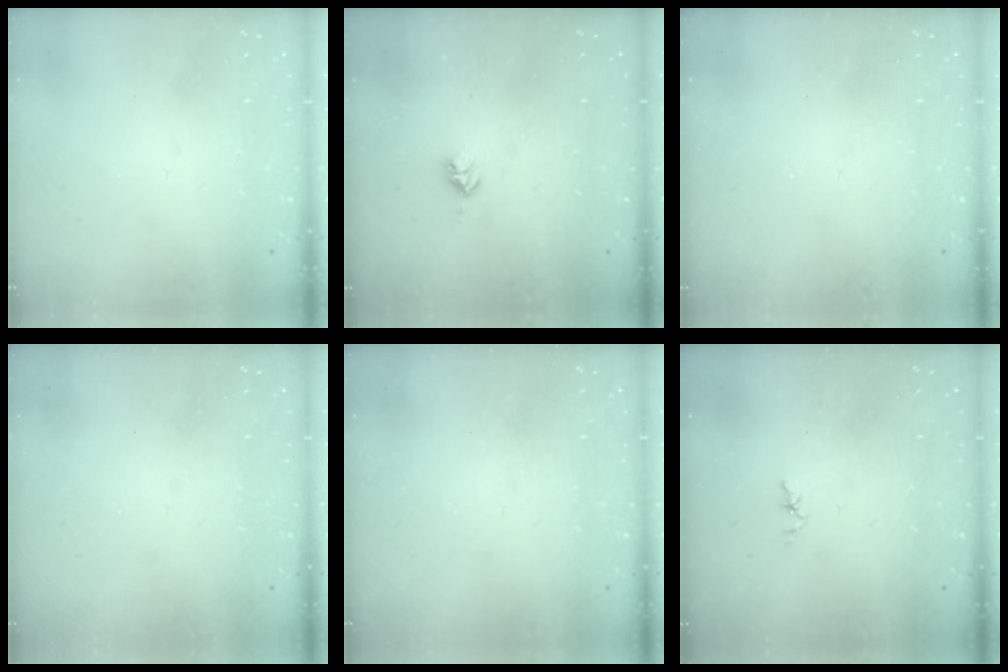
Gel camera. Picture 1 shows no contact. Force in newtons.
{"total": 2.8, "press": 2.8, "slide": 0.2}
{"total": 0.0}
{"total": 0.0}
{"total": 0.0}
{"total": 1.8, "press": 1.7, "slide": 0.3}